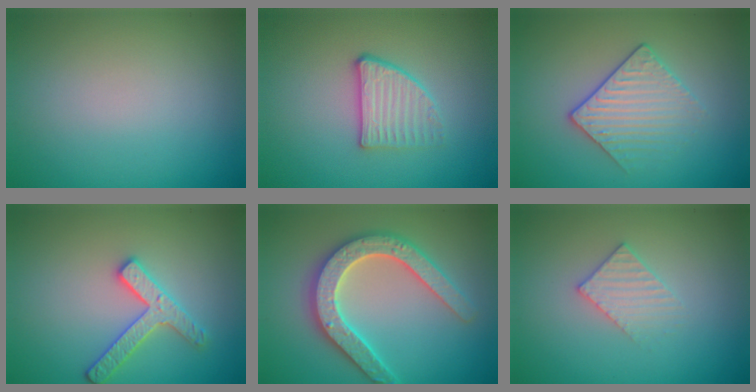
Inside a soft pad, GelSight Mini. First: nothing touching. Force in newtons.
{"total": 2.7, "press": 2.4, "slide": 1.2}
{"total": 2.4, "press": 2.1, "slide": 1.1}
{"total": 2.9, "press": 2.8, "slide": 0.6}
{"total": 5.3, "press": 5.2, "slide": 1.0}
{"total": 2.1, "press": 2.0, "slide": 0.3}